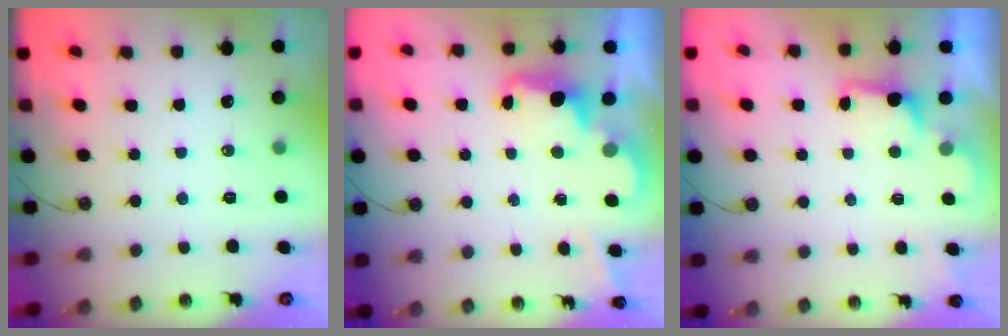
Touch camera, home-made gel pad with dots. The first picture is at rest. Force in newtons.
{"total": 2.2, "press": 2.2, "slide": 0.5}
{"total": 1.8, "press": 1.5, "slide": 1.0}